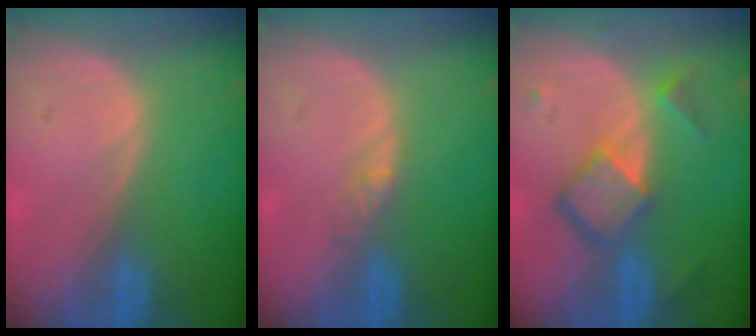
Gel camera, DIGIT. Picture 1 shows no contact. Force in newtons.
{"total": 1.8, "press": 1.6, "slide": 1.0}
{"total": 6.9, "press": 6.0, "slide": 3.5}